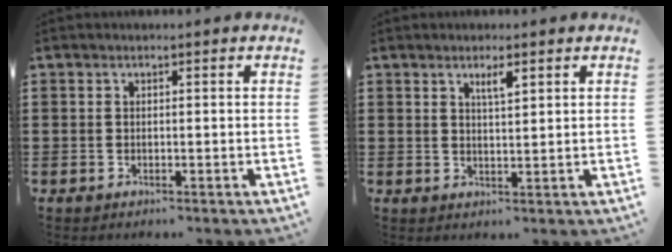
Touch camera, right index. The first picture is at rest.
{"total": 2.3, "force": [1.4, 0.4, 1.8], "torque": [-0.028, -0.002, 0.021]}